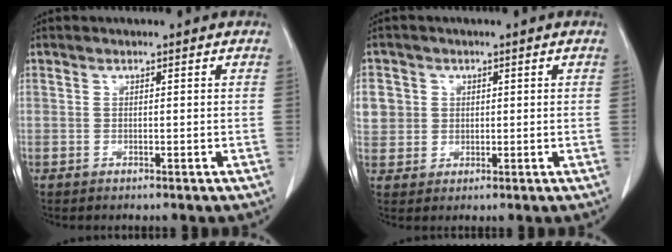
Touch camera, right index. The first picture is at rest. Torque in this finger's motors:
{"motor_torque": [0.33, 0.09, 0.16, 0.04]}